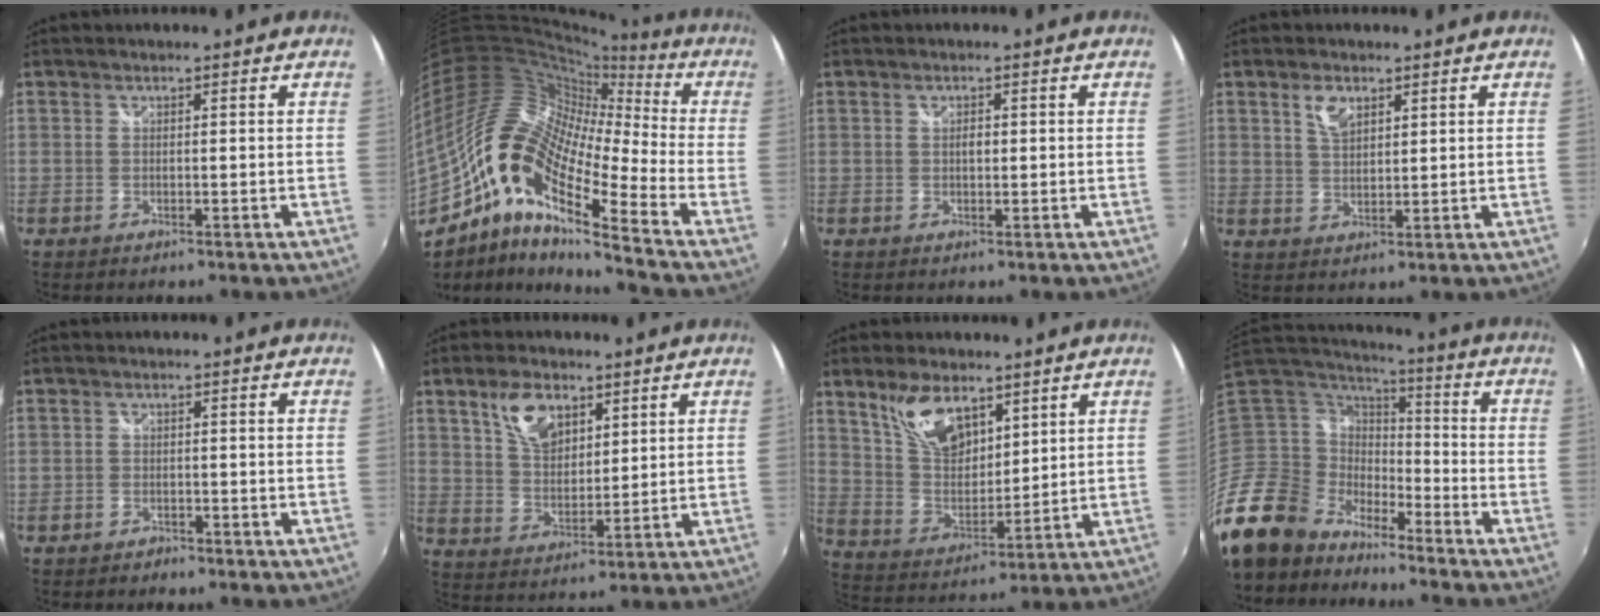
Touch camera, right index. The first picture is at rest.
{"total": 18.1, "force": [-7.3, 5.8, 15.5], "torque": [-0.249, -0.010, -0.162]}
{"total": 1.2, "force": [0.1, 0.7, 0.9], "torque": [-0.015, 0.002, 0.001]}
{"total": 4.2, "force": [2.3, 2.2, 2.8], "torque": [-0.046, 0.005, 0.042]}
{"total": 2.0, "force": [-1.7, 1.1, 0.1], "torque": [-0.009, -0.001, -0.030]}
{"total": 8.6, "force": [4.7, 4.7, 5.5], "torque": [-0.099, 0.014, 0.091]}
{"total": 11.4, "force": [7.1, 5.7, 6.8], "torque": [-0.127, 0.010, 0.145]}
{"total": 15.9, "force": [-12.8, 8.3, 4.2], "torque": [-0.118, 0.012, -0.255]}